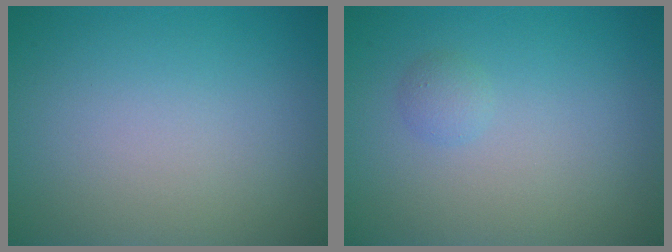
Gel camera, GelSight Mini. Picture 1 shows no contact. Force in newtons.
{"total": 0.9, "press": 0.9, "slide": 0.1}